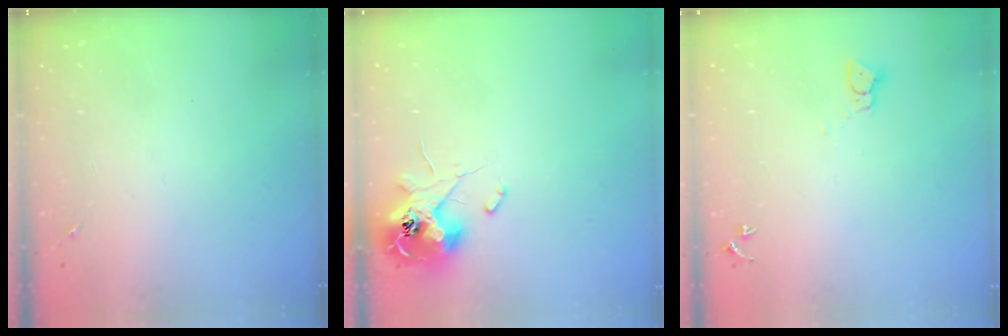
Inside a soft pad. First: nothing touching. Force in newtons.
{"total": 12.4, "press": 12.4, "slide": 1.0}
{"total": 2.3, "press": 2.3, "slide": 0.2}